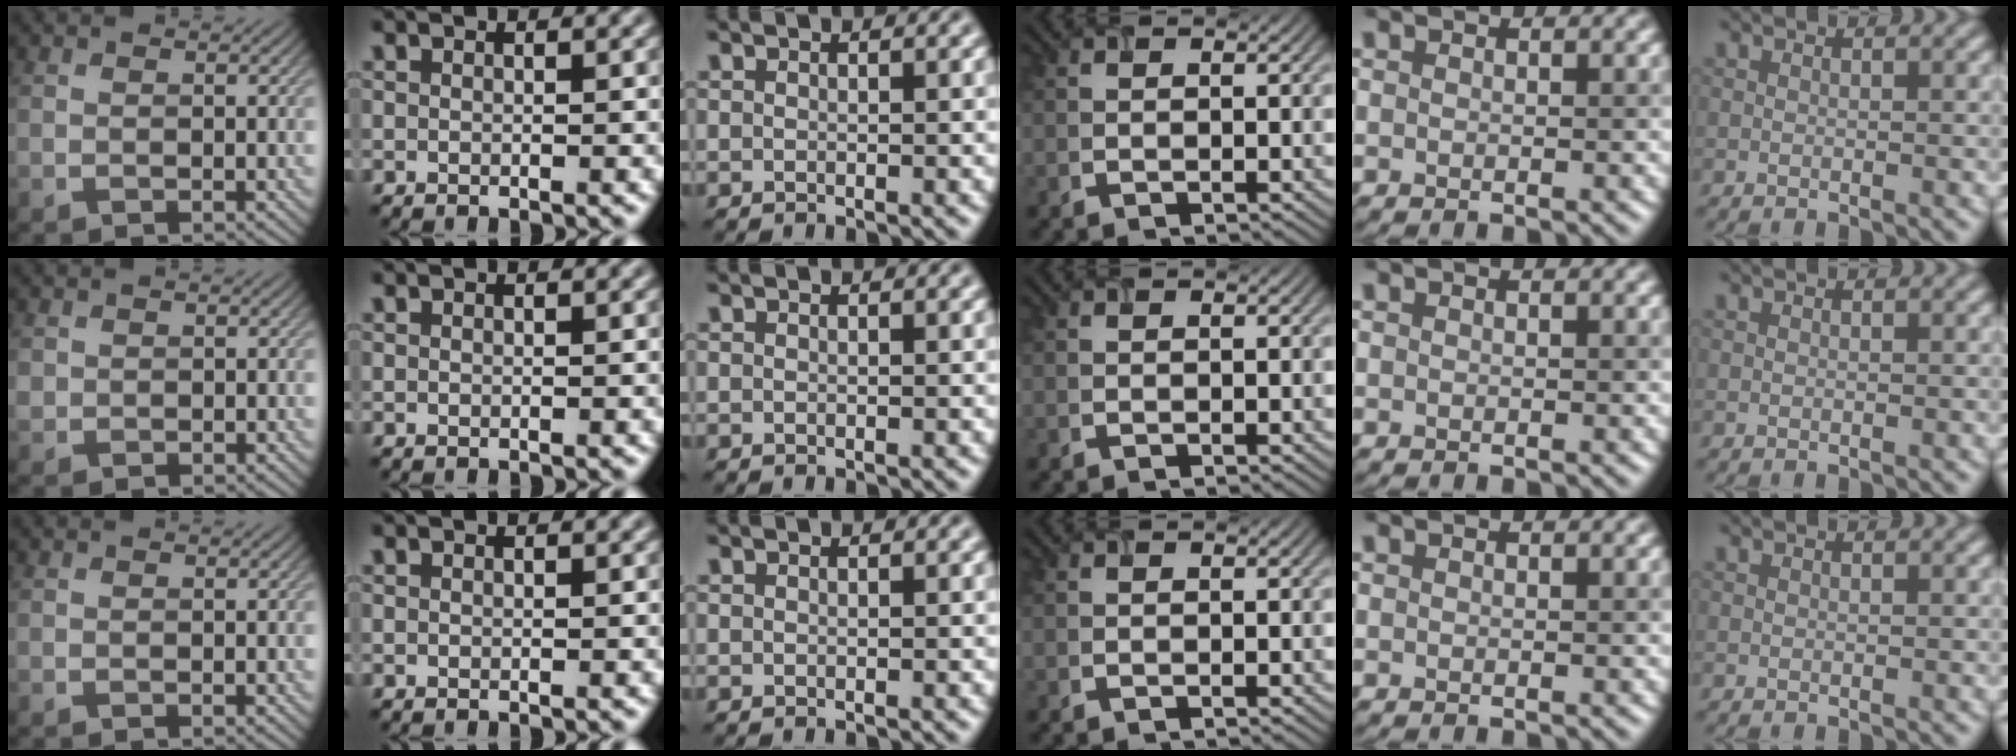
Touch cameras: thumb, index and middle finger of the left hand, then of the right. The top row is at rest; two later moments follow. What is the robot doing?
{"motion": "close", "object": "airpods case & airpods"}